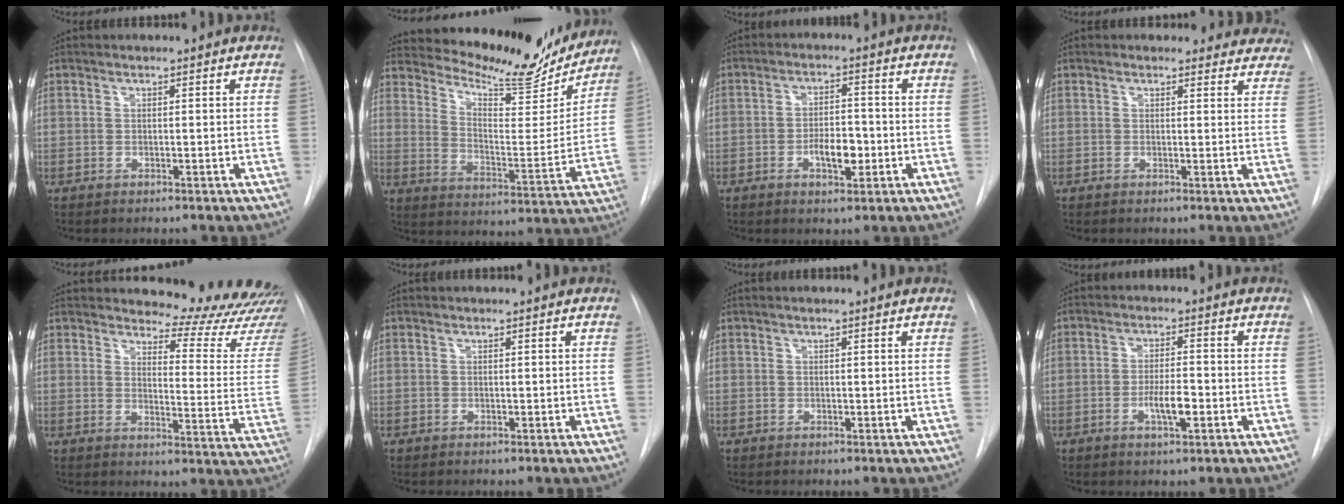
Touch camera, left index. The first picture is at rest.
{"total": 19.4, "force": [17.7, 4.7, 6.2], "torque": [-0.089, -0.041, 0.243]}
{"total": 5.3, "force": [-1.8, 2.3, 4.5], "torque": [-0.073, 0.004, -0.025]}
{"total": 9.4, "force": [8.7, 3.6, 0.3], "torque": [0.048, -0.014, 0.059]}
{"total": 15.1, "force": [14.9, 0.6, 2.5], "torque": [-0.015, -0.122, 0.158]}
{"total": 0.0}
{"total": 0.0}
{"total": 4.4, "force": [-1.6, 1.0, 4.0], "torque": [-0.071, 0.000, -0.027]}